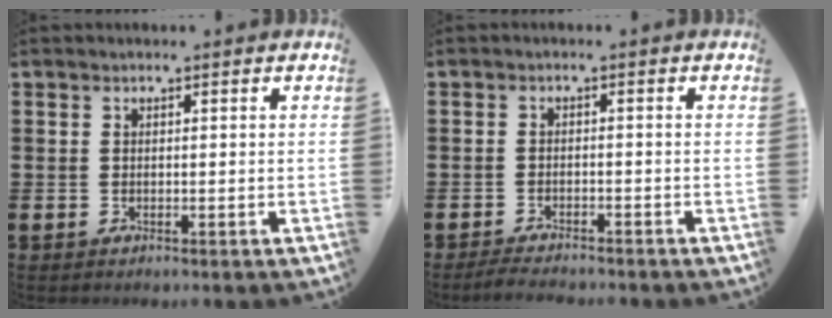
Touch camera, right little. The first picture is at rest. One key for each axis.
{"total": 1.7, "fx": -1.7, "fy": 0.1, "fz": 0.4, "tx": -0.008, "ty": 0.004, "tz": -0.034}